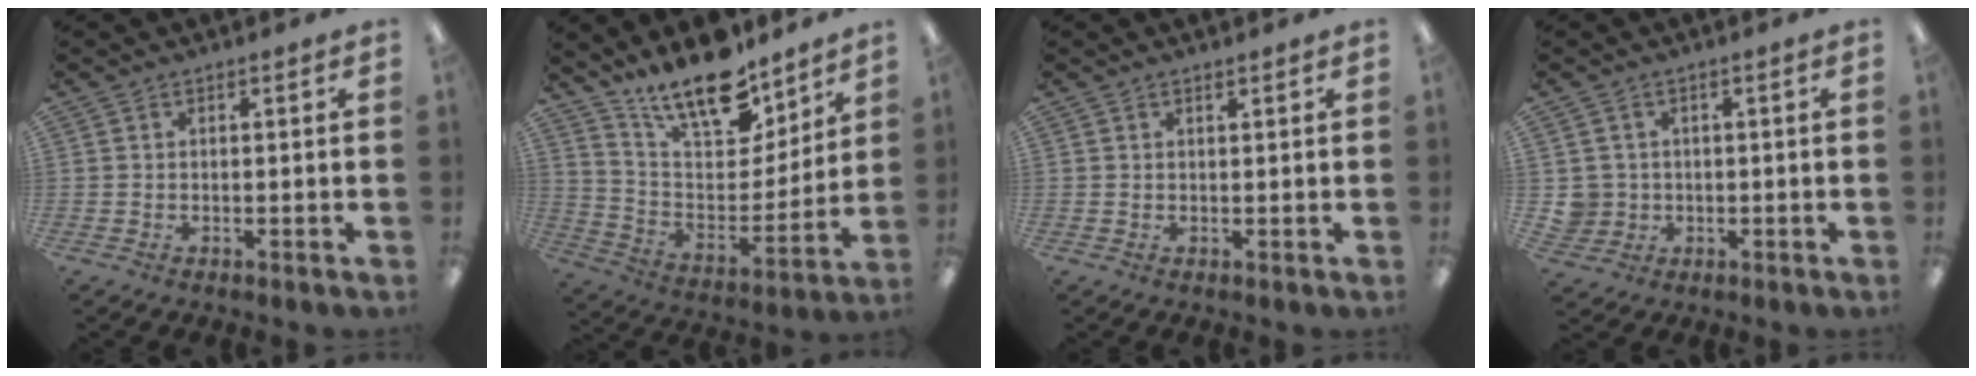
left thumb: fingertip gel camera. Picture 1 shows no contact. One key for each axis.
{"total": 18.6, "fx": 15.1, "fy": 7.0, "fz": 8.4, "tx": -0.156, "ty": -0.102, "tz": 0.267}
{"total": 0.7, "fx": 0.6, "fy": 0.1, "fz": 0.2, "tx": -0.005, "ty": 0.000, "tz": 0.011}
{"total": 3.8, "fx": 0.2, "fy": 3.8, "fz": 0.1, "tx": -0.005, "ty": 0.006, "tz": 0.005}